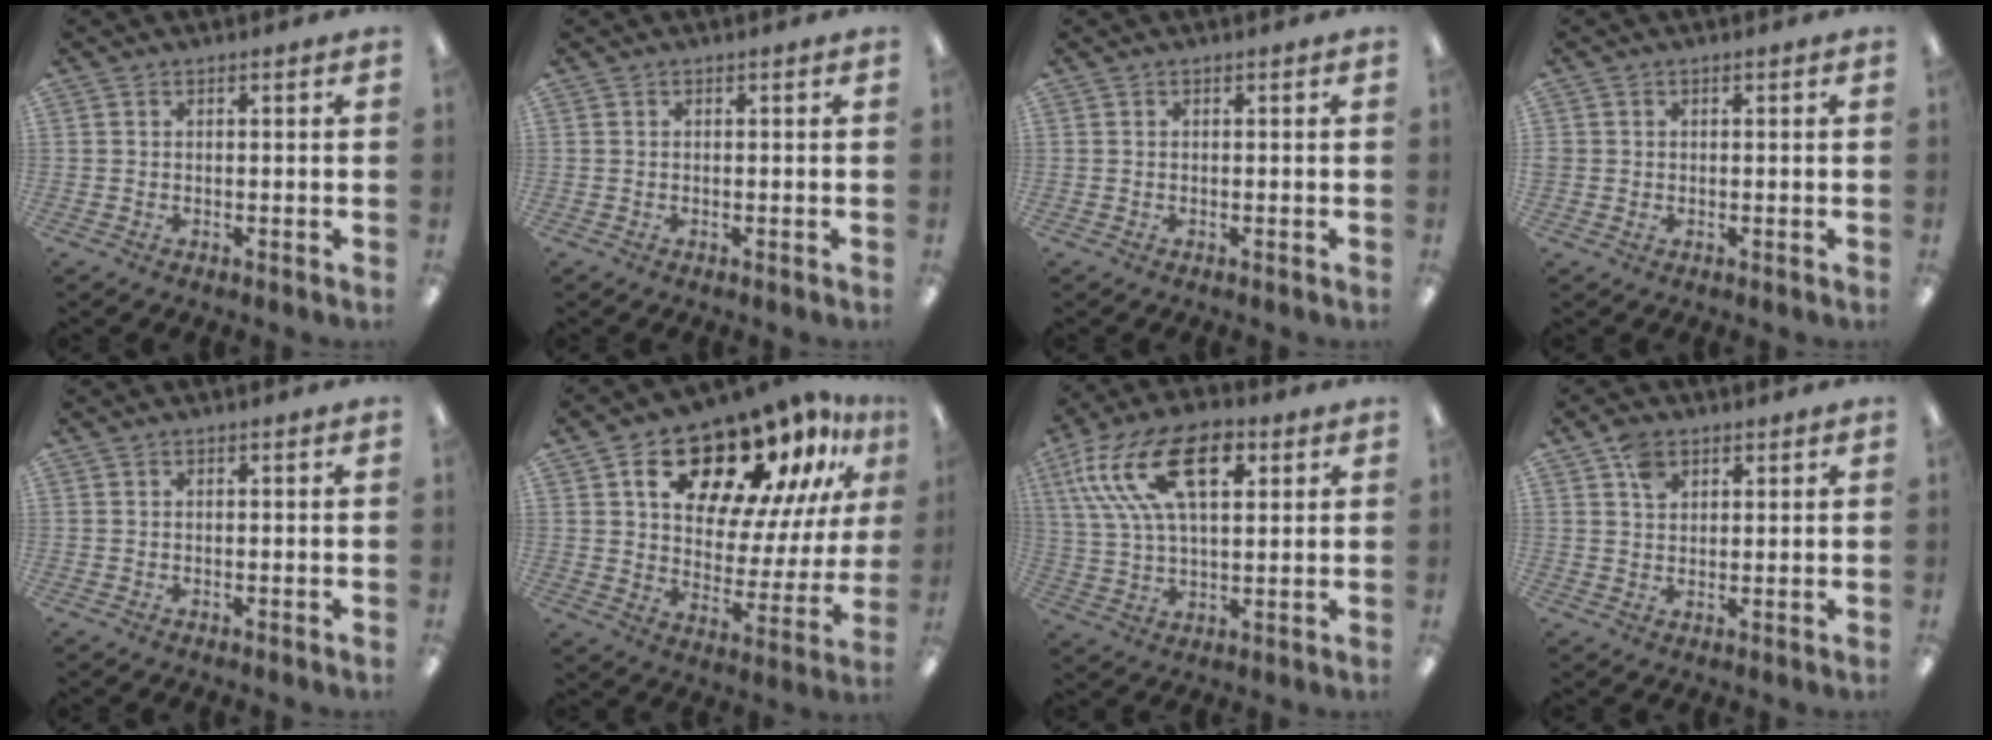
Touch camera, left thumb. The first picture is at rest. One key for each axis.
{"total": 0.0}
{"total": 0.0}
{"total": 1.2, "fx": 0.1, "fy": 1.2, "fz": 0.4, "tx": -0.009, "ty": 0.004, "tz": 0.000}
{"total": 0.0}
{"total": 19.3, "fx": 13.8, "fy": 9.1, "fz": 10.1, "tx": -0.157, "ty": -0.094, "tz": 0.231}
{"total": 19.3, "fx": 8.4, "fy": 10.1, "fz": 14.1, "tx": -0.272, "ty": -0.011, "tz": 0.145}
{"total": 4.5, "fx": 2.7, "fy": 2.9, "fz": 2.0, "tx": -0.033, "ty": -0.004, "tz": 0.048}